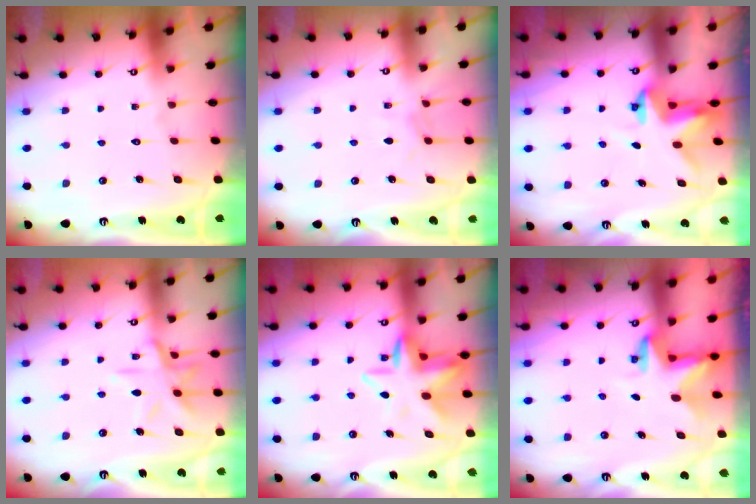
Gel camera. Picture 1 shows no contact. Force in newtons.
{"total": 4.1, "press": 4.0, "slide": 0.5}
{"total": 3.6, "press": 3.6, "slide": 0.0}
{"total": 11.9, "press": 11.8, "slide": 0.8}
{"total": 8.8, "press": 8.4, "slide": 2.5}
{"total": 2.9, "press": 2.9, "slide": 0.2}